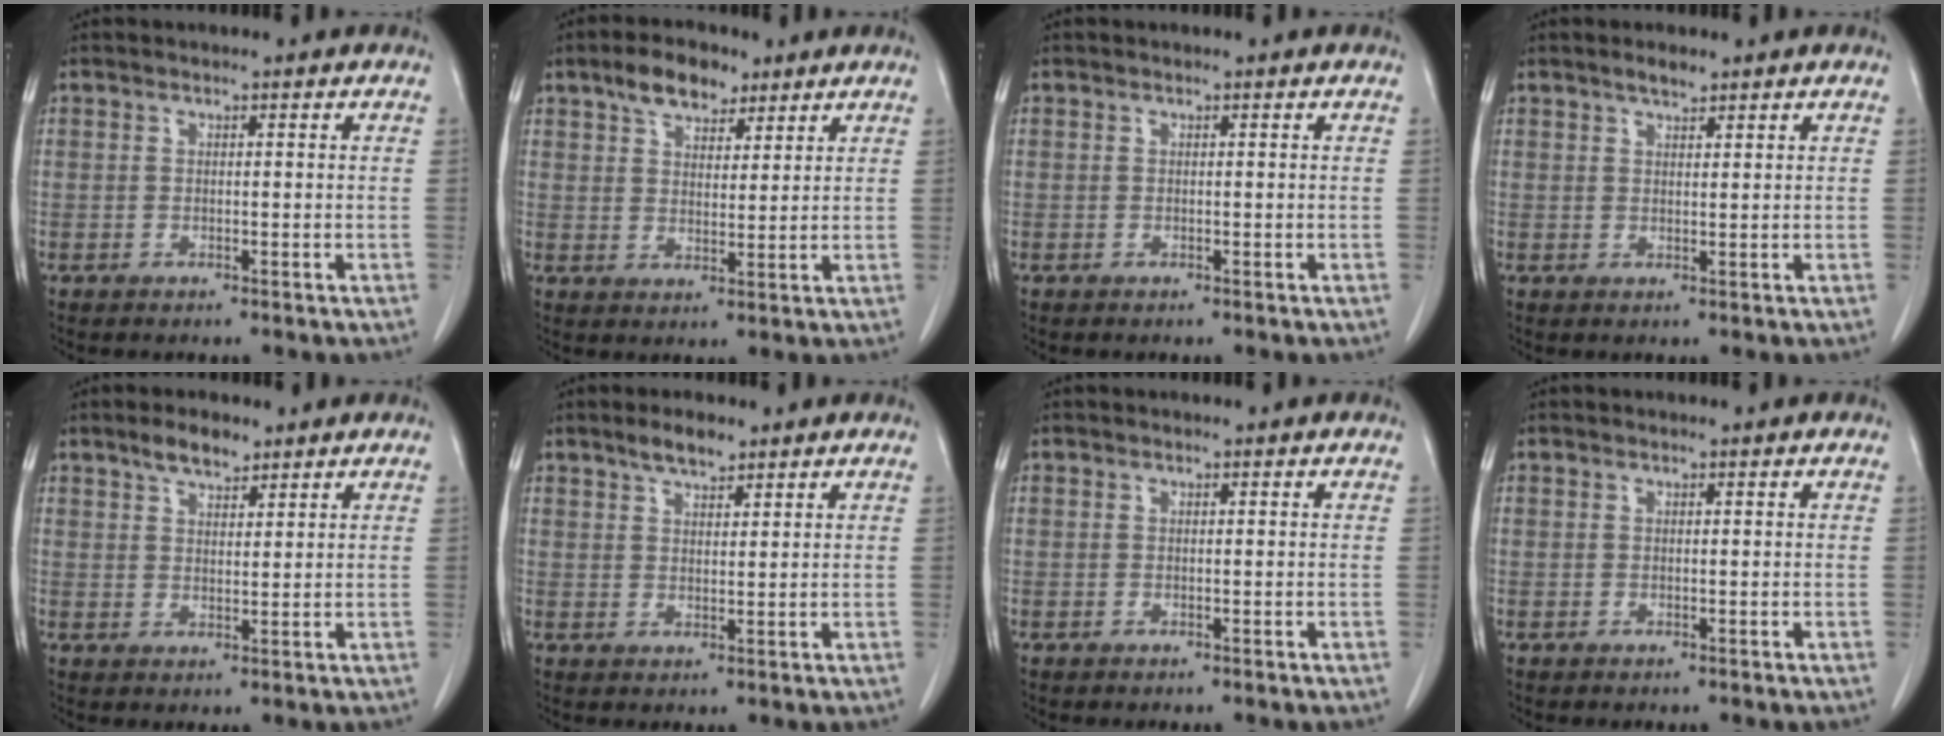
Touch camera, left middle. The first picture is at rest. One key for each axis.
{"total": 6.6, "fx": 4.5, "fy": 3.3, "fz": 3.5, "tx": -0.061, "ty": 0.014, "tz": 0.079}
{"total": 0.0}
{"total": 1.9, "fx": 1.6, "fy": 0.5, "fz": 1.0, "tx": -0.021, "ty": 0.002, "tz": 0.029}
{"total": 4.1, "fx": 3.1, "fy": 1.5, "fz": 2.2, "tx": -0.045, "ty": 0.005, "tz": 0.056}
{"total": 3.6, "fx": 2.8, "fy": 1.1, "fz": 2.0, "tx": -0.042, "ty": 0.003, "tz": 0.051}
{"total": 0.0}
{"total": 0.0}